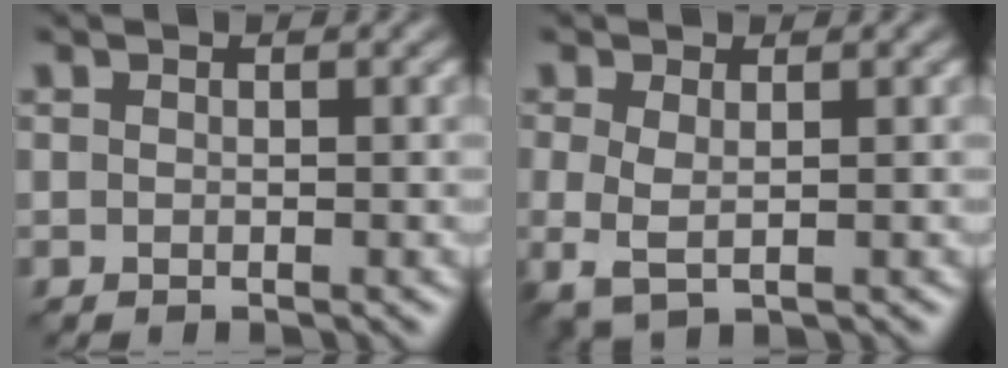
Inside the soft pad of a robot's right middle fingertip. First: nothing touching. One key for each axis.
{"total": 2.7, "fx": 0.0, "fy": 1.0, "fz": 2.4, "tx": -0.063, "ty": -0.006, "tz": -0.003}